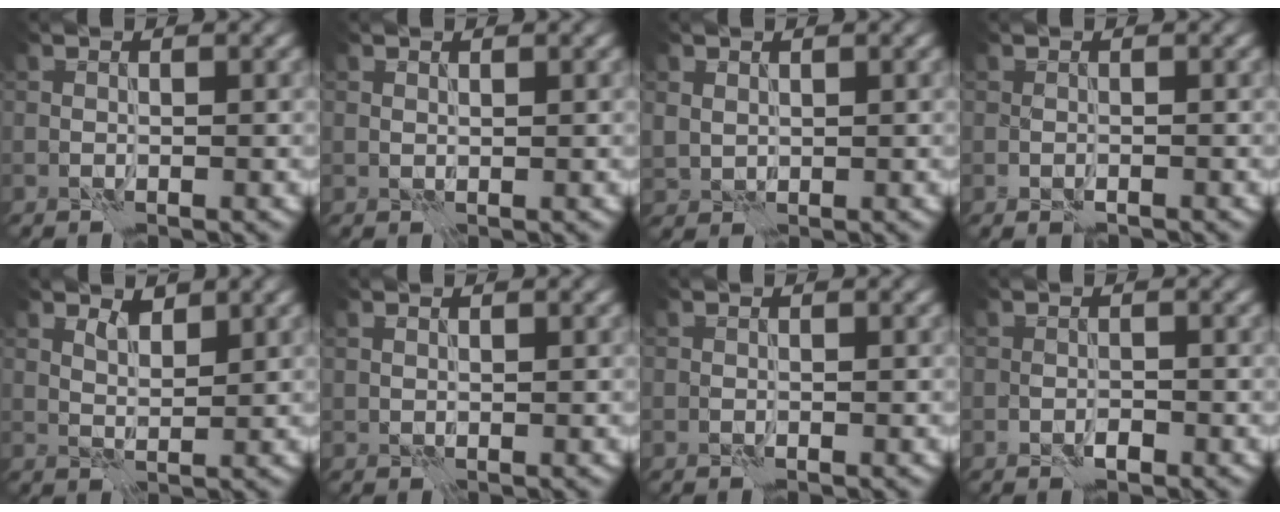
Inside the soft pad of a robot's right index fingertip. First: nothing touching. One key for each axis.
{"total": 0.5, "fx": 0.5, "fy": 0.1, "fz": -0.2, "tx": 0.004, "ty": -0.002, "tz": 0.009}
{"total": 1.5, "fx": 0.9, "fy": 1.2, "fz": 0.2, "tx": -0.009, "ty": -0.004, "tz": 0.020}
{"total": 0.8, "fx": -0.5, "fy": 0.5, "fz": 0.5, "tx": -0.011, "ty": -0.003, "tz": -0.009}
{"total": 1.7, "fx": 1.6, "fy": 0.5, "fz": 0.6, "tx": -0.014, "ty": -0.005, "tz": 0.032}
{"total": 0.5, "fx": 0.5, "fy": 0.0, "fz": -0.2, "tx": 0.001, "ty": -0.001, "tz": 0.011}
{"total": 0.0}
{"total": 0.8, "fx": -0.5, "fy": 0.5, "fz": 0.4, "tx": -0.006, "ty": 0.002, "tz": -0.009}